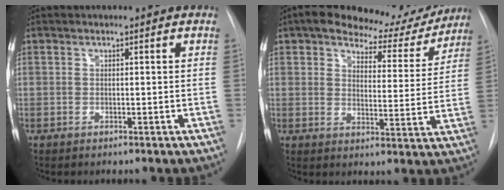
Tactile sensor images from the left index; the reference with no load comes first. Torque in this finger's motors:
{"motor_torque": [0.94, -1.19, -0.03, 0.01]}